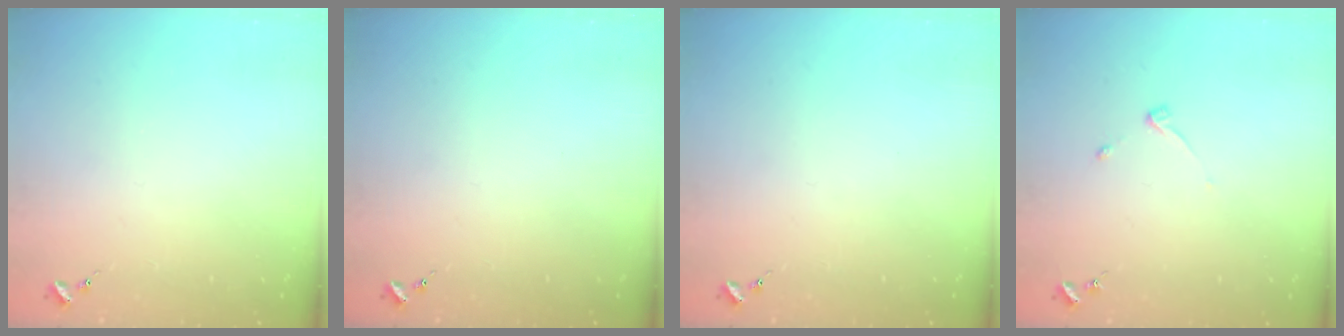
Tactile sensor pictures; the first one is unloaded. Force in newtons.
{"total": 0.0}
{"total": 0.0}
{"total": 3.3, "press": 3.2, "slide": 0.6}